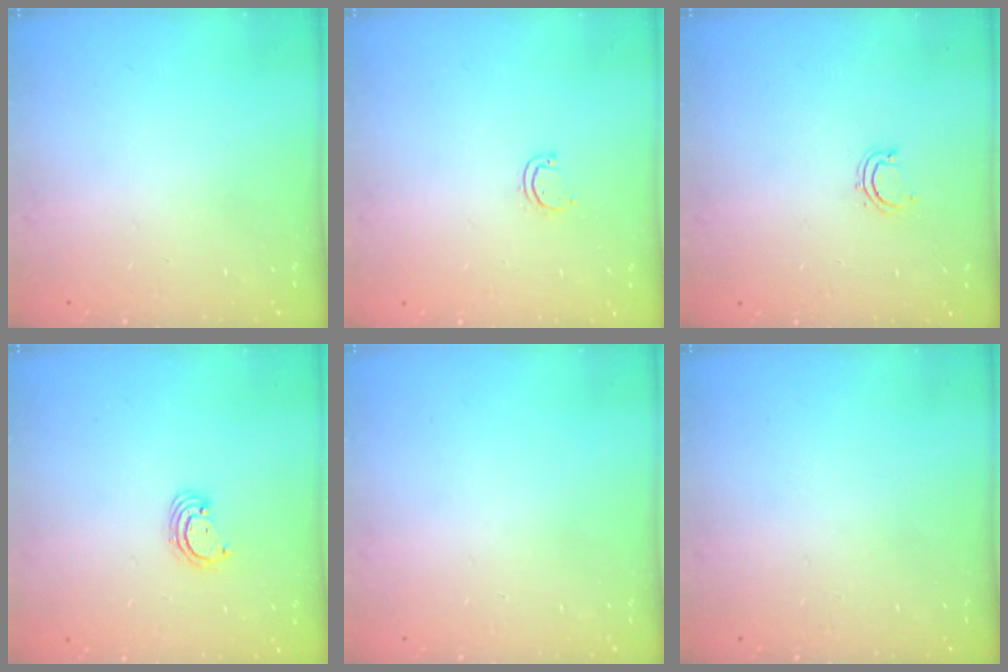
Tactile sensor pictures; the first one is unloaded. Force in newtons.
{"total": 4.6, "press": 4.4, "slide": 1.2}
{"total": 4.0, "press": 3.8, "slide": 1.1}
{"total": 3.3, "press": 3.3, "slide": 0.3}
{"total": 0.0}
{"total": 0.0}